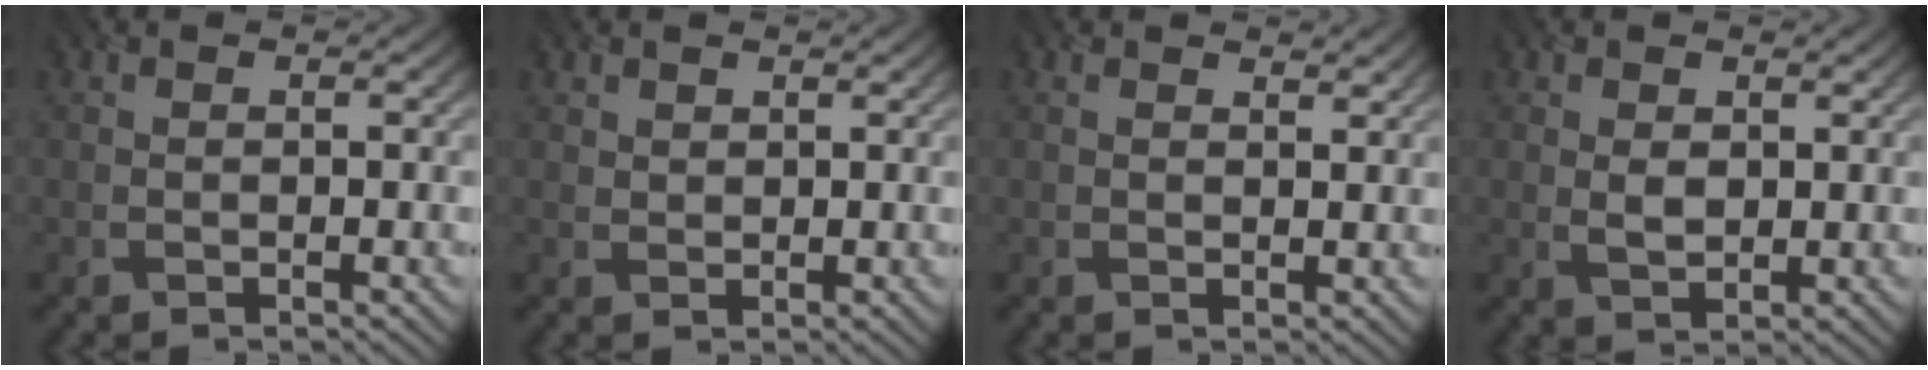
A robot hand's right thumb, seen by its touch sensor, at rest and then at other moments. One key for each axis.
{"total": 1.4, "fx": 1.1, "fy": 0.9, "fz": 0.3, "tx": -0.009, "ty": -0.001, "tz": 0.024}
{"total": 2.1, "fx": 1.6, "fy": 0.8, "fz": 1.1, "tx": -0.025, "ty": -0.004, "tz": 0.028}
{"total": 2.4, "fx": 0.8, "fy": 1.5, "fz": 1.7, "tx": -0.037, "ty": -0.005, "tz": 0.017}